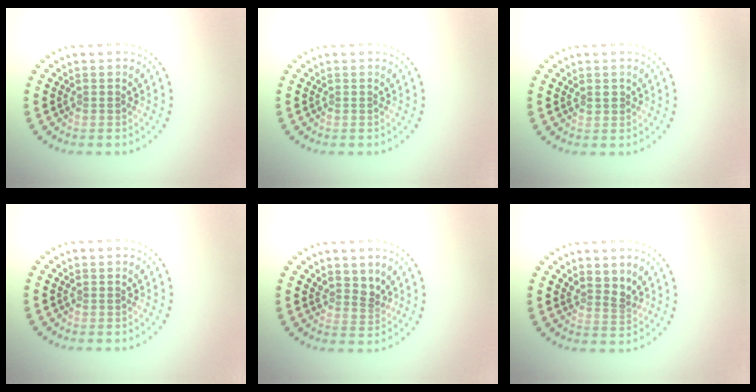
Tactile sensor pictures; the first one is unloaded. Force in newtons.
{"total": 0.0}
{"total": 0.5, "press": 0.4, "slide": 0.3}
{"total": 0.0}
{"total": 2.0, "press": 1.5, "slide": 1.4}
{"total": 2.0, "press": 1.4, "slide": 1.4}